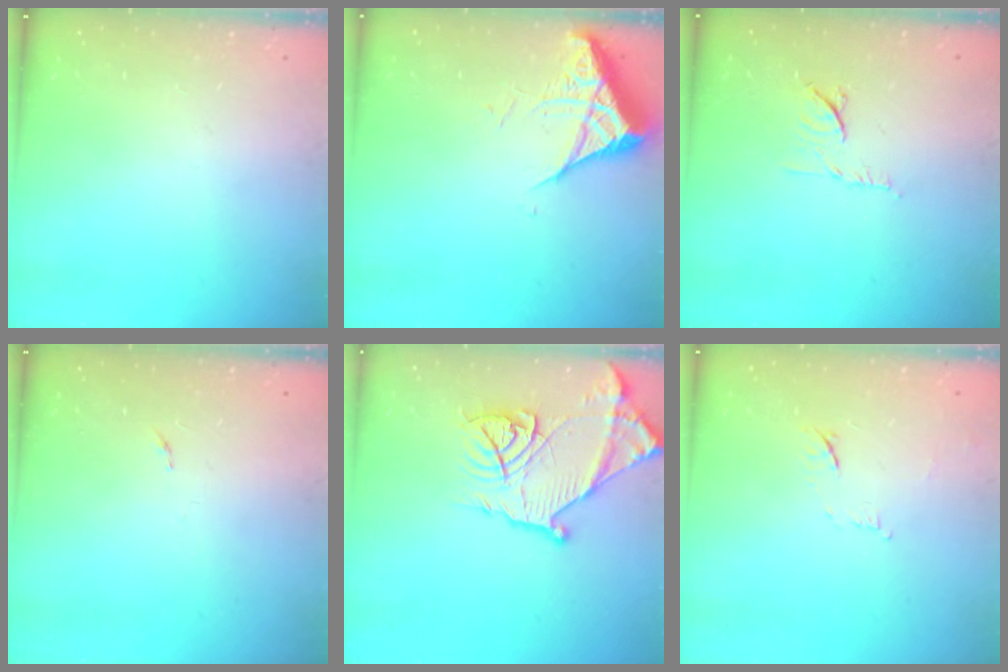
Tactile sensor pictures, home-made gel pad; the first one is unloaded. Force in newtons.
{"total": 5.4, "press": 5.3, "slide": 0.6}
{"total": 7.8, "press": 7.8, "slide": 0.9}
{"total": 2.6, "press": 2.6, "slide": 0.4}
{"total": 18.2, "press": 18.2, "slide": 1.4}
{"total": 7.6, "press": 7.6, "slide": 0.9}